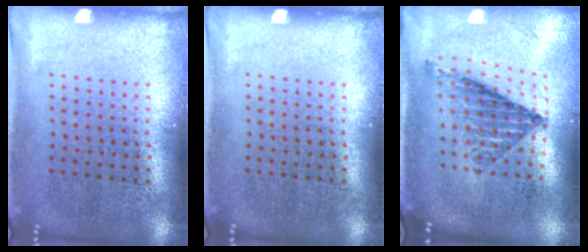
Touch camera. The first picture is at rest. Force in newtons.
{"total": 0.0}
{"total": 0.8, "press": 0.8, "slide": 0.2}